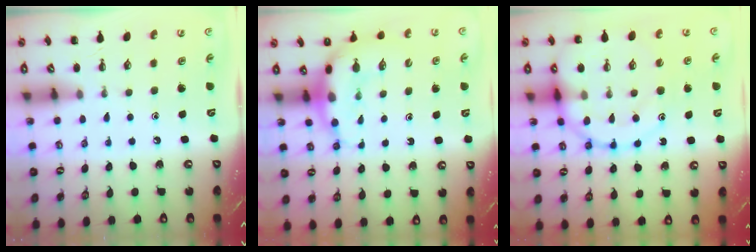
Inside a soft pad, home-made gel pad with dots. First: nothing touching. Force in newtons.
{"total": 7.7, "press": 7.5, "slide": 1.7}
{"total": 18.3, "press": 18.2, "slide": 2.1}